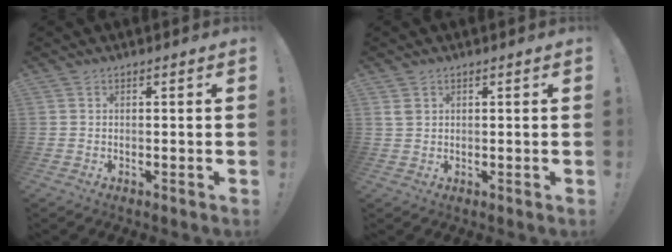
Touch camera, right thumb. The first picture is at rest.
{"total": 1.7, "force": [0.9, 1.3, 0.6], "torque": [-0.007, -0.003, 0.017]}